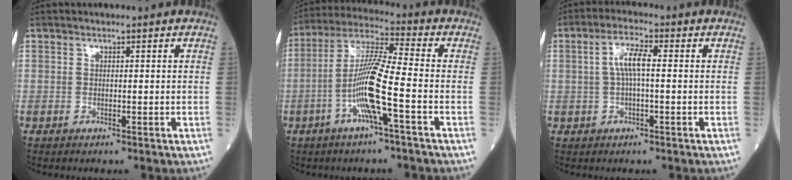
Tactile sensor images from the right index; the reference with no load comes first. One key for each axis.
{"total": 10.7, "fx": -3.4, "fy": -0.2, "fz": 10.2, "tx": -0.205, "ty": 0.003, "tz": -0.072}
{"total": 4.6, "fx": 0.3, "fy": 0.8, "fz": 4.5, "tx": -0.092, "ty": 0.012, "tz": 0.004}